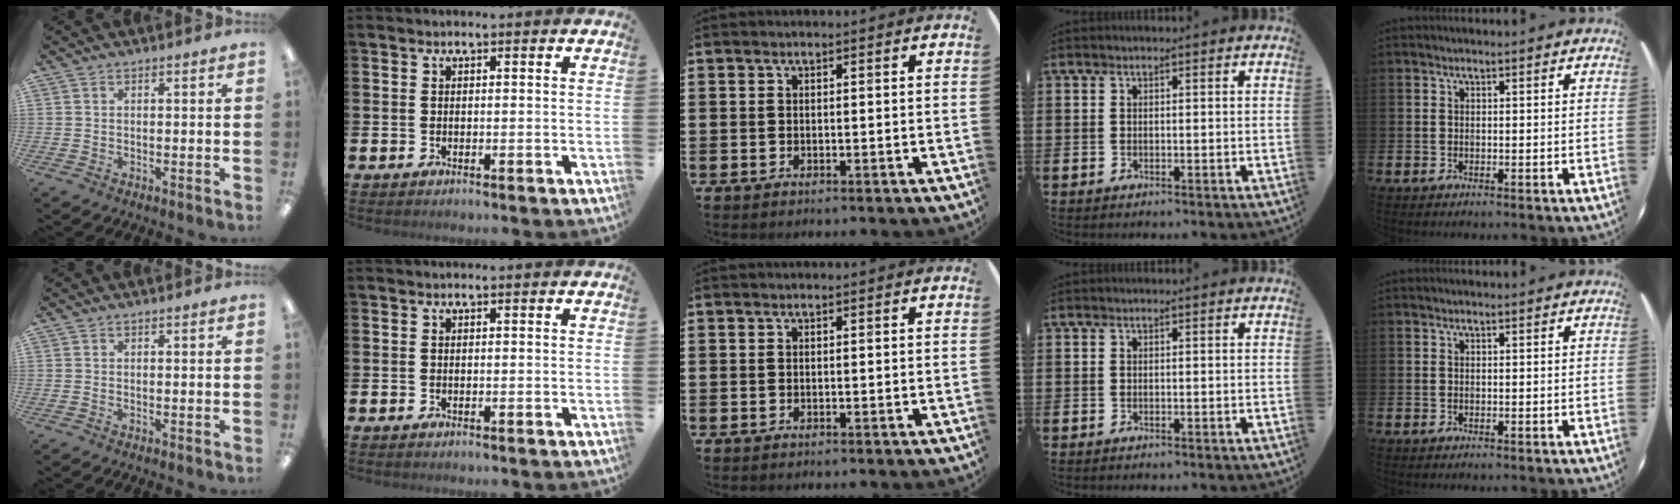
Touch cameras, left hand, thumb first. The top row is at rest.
{}